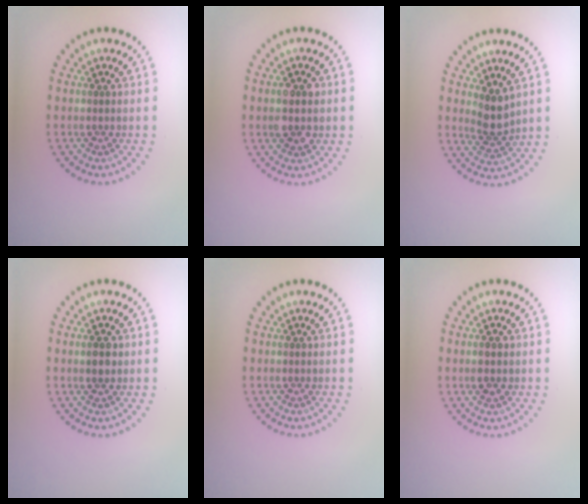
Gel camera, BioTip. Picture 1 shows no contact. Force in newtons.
{"total": 2.8, "press": 2.8, "slide": 0.2}
{"total": 2.5, "press": 2.0, "slide": 1.5}
{"total": 1.6, "press": 1.6, "slide": 0.3}
{"total": 0.0}
{"total": 1.5, "press": 1.4, "slide": 0.1}